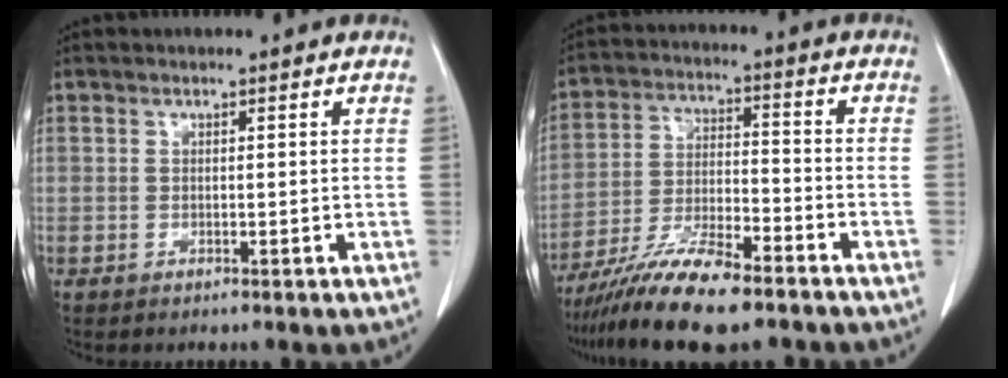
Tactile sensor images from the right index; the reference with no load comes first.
{"total": 12.8, "force": [-9.9, 1.8, 8.0], "torque": [-0.147, -0.020, -0.175]}